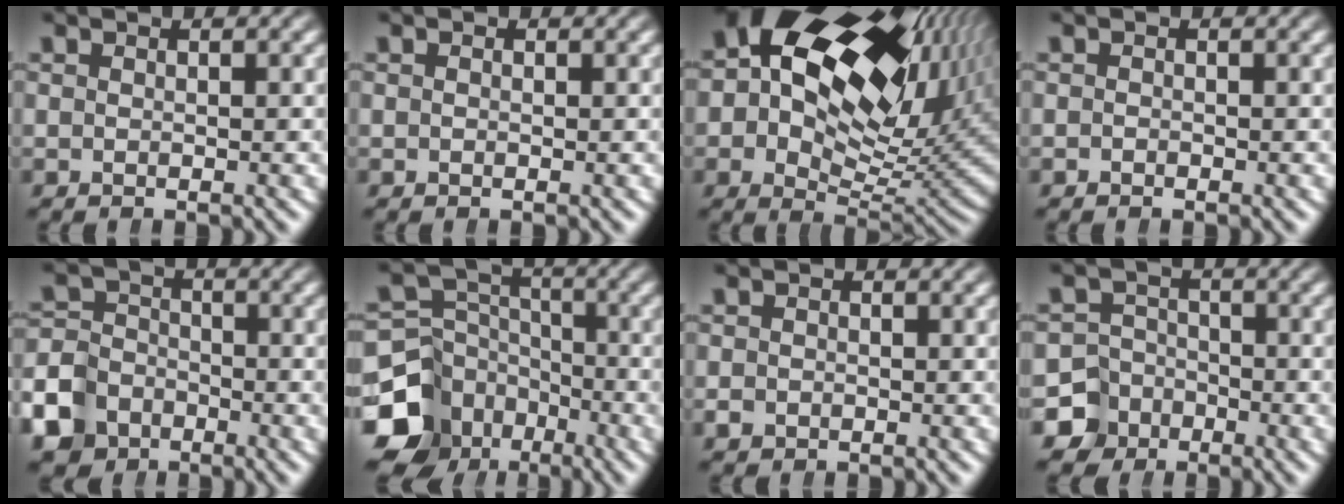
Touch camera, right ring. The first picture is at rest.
{"total": 0.0}
{"total": 23.6, "force": [4.0, 14.9, 17.8], "torque": [-0.256, 0.005, 0.055]}
{"total": 0.5, "force": [-0.5, 0.0, -0.1], "torque": [0.007, -0.004, -0.007]}
{"total": 8.8, "force": [-3.9, 7.3, 2.9], "torque": [-0.054, -0.040, -0.055]}
{"total": 12.1, "force": [-4.8, 9.7, 5.4], "torque": [-0.075, -0.044, -0.073]}
{"total": 1.0, "force": [-0.5, 0.8, 0.3], "torque": [-0.004, -0.007, -0.003]}
{"total": 8.4, "force": [-4.5, 6.8, 1.9], "torque": [-0.027, -0.038, -0.071]}